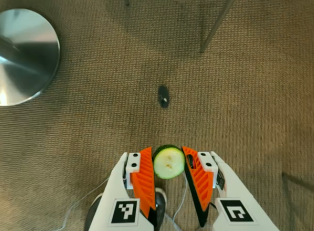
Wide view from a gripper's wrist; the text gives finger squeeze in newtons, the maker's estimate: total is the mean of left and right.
{"total": 9.4, "left": 9.2, "right": 9.6}